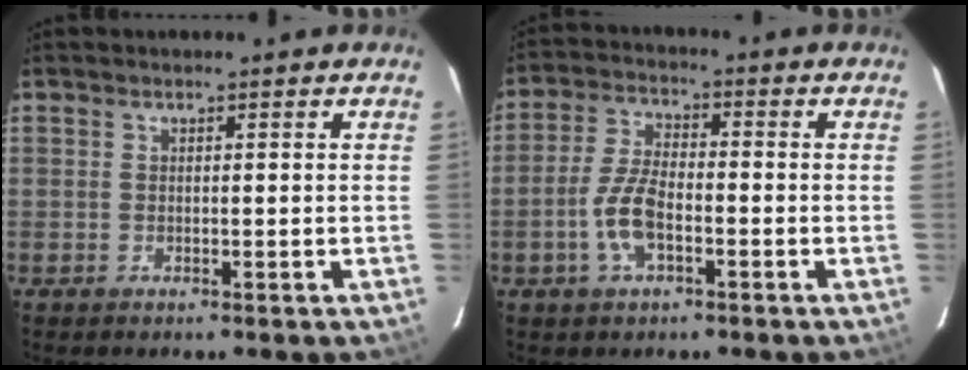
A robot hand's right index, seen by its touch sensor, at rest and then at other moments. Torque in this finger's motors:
{"motor_torque": [0.90, -0.29, 0.41, 0.07]}